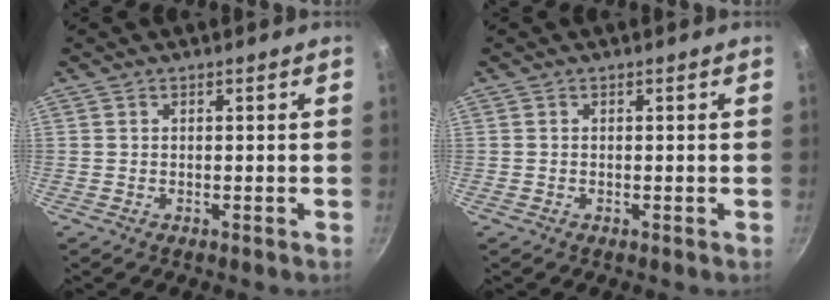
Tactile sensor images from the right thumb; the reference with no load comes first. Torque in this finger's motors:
{"motor_torque": [-0.19, 0.16, 0.18, 0.04, 0.11]}